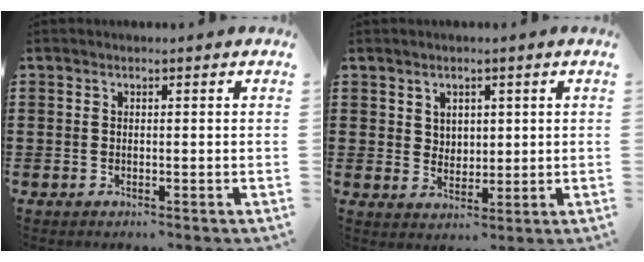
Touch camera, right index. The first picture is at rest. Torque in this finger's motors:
{"motor_torque": [-0.07, 0.38, 0.00, -0.01]}